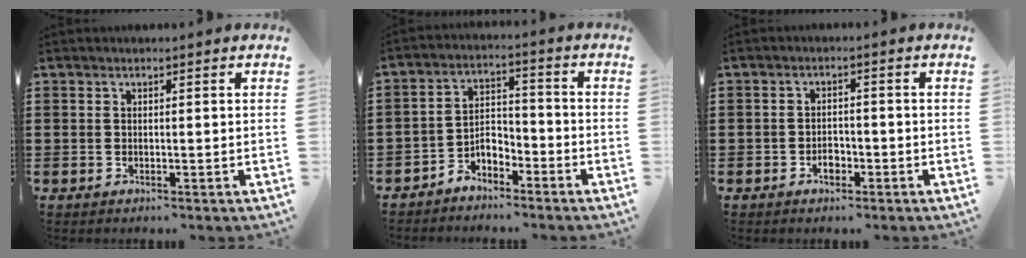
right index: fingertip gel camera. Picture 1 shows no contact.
{"total": 3.9, "force": [-3.4, 1.7, 1.2], "torque": [-0.027, 0.011, -0.068]}
{"total": 2.2, "force": [-1.2, 1.1, 1.4], "torque": [-0.030, -0.001, -0.022]}